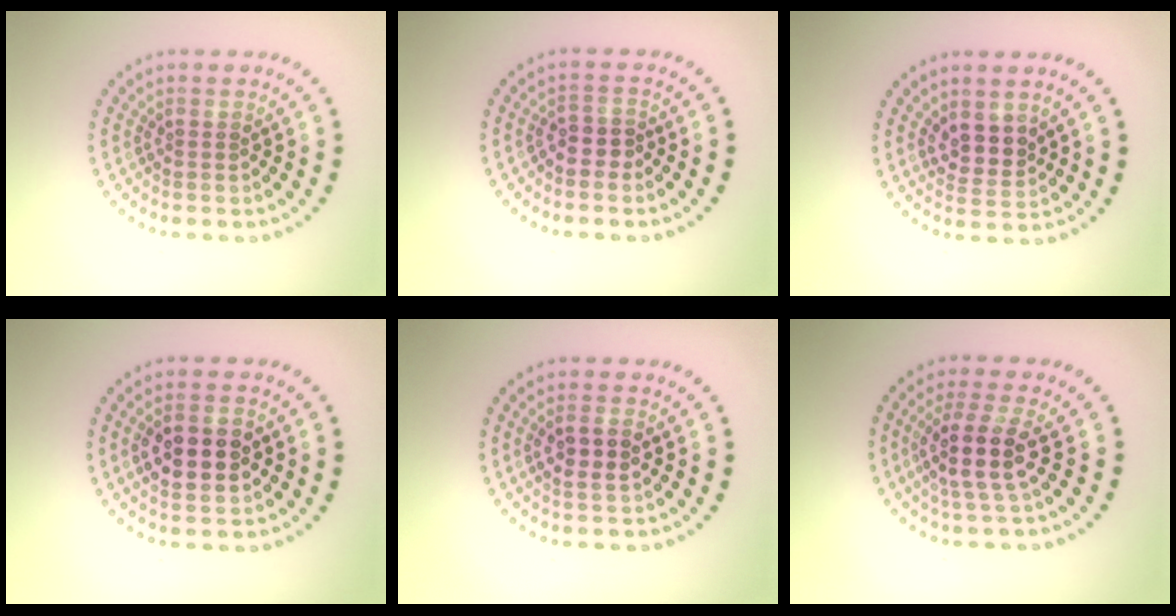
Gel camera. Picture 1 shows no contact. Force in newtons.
{"total": 1.5, "press": 1.2, "slide": 0.9}
{"total": 2.5, "press": 2.2, "slide": 1.1}
{"total": 4.6, "press": 4.6, "slide": 0.3}
{"total": 2.2, "press": 2.2, "slide": 0.4}
{"total": 4.0, "press": 3.3, "slide": 2.2}